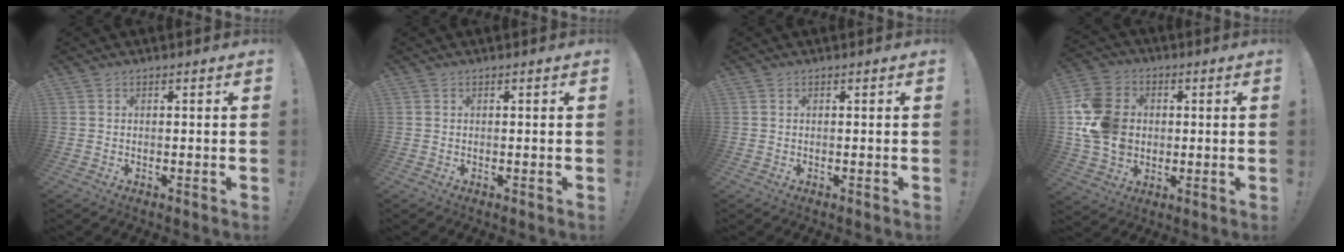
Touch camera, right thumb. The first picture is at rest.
{"total": 0.0}
{"total": 0.0}
{"total": 16.6, "force": [0.8, 13.9, 9.2], "torque": [-0.174, 0.005, 0.020]}